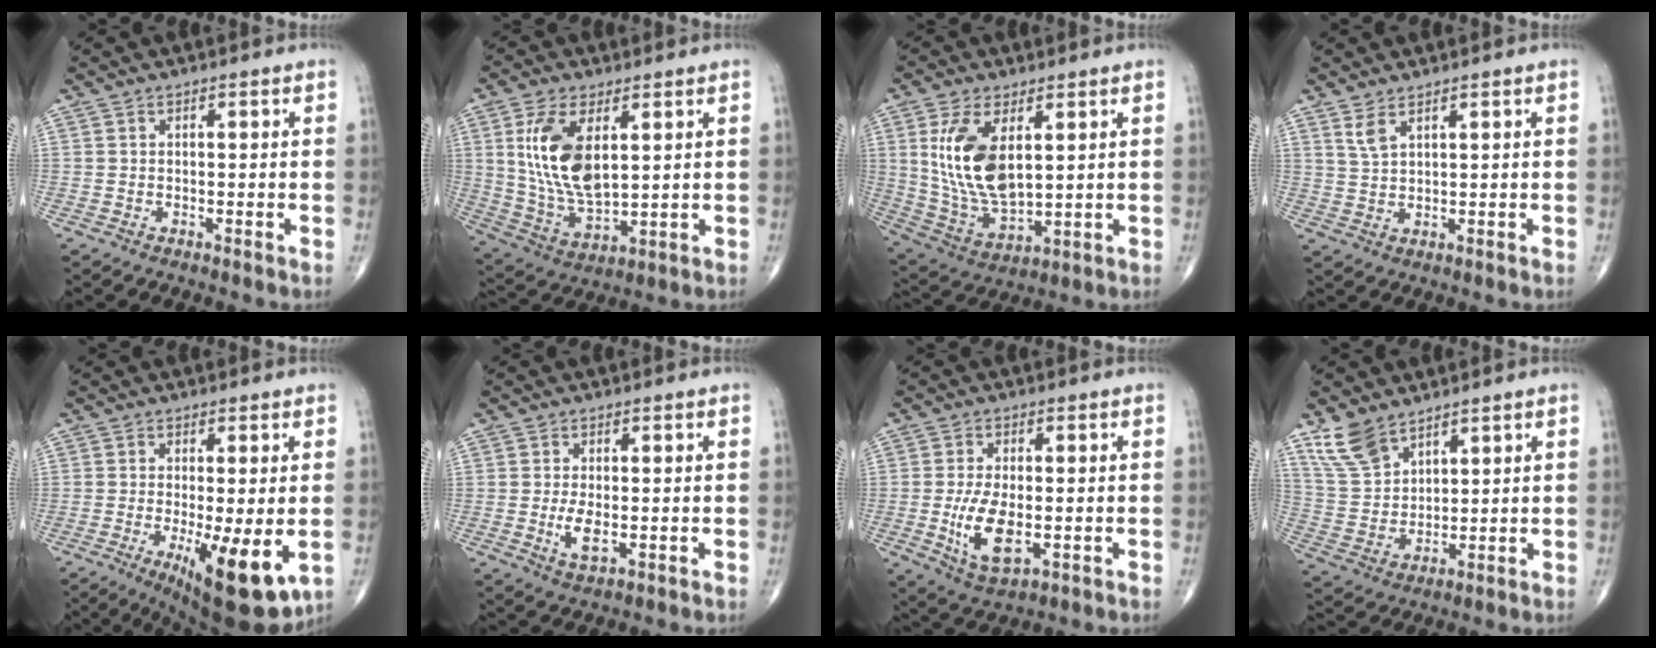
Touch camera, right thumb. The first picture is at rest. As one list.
[{"total": 14.2, "force": [3.8, 7.0, 11.7], "torque": [-0.227, -0.021, 0.083]}, {"total": 14.6, "force": [3.8, 7.4, 12.0], "torque": [-0.233, -0.021, 0.087]}, {"total": 2.9, "force": [2.0, 1.0, 1.9], "torque": [-0.041, -0.008, 0.049]}, {"total": 13.0, "force": [-3.5, 3.6, 12.0], "torque": [-0.177, -0.027, -0.044]}, {"total": 4.3, "force": [-0.6, 1.9, 3.8], "torque": [-0.069, -0.009, -0.007]}, {"total": 9.3, "force": [-1.6, 4.5, 8.0], "torque": [-0.144, -0.012, -0.020]}, {"total": 8.5, "force": [6.3, 4.3, 3.8], "torque": [-0.066, -0.025, 0.139]}]